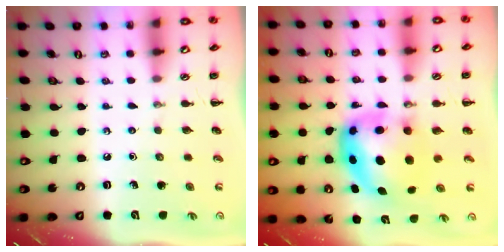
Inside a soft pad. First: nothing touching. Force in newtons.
{"total": 8.6, "press": 8.2, "slide": 2.5}